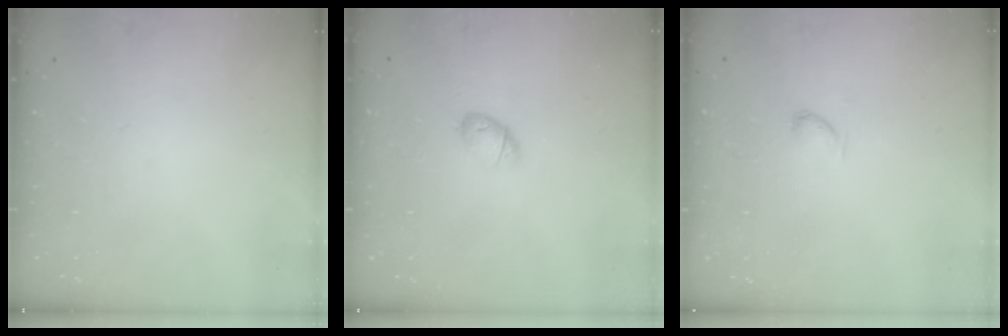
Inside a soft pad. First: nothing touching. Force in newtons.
{"total": 5.2, "press": 5.0, "slide": 1.3}
{"total": 2.8, "press": 2.7, "slide": 0.4}